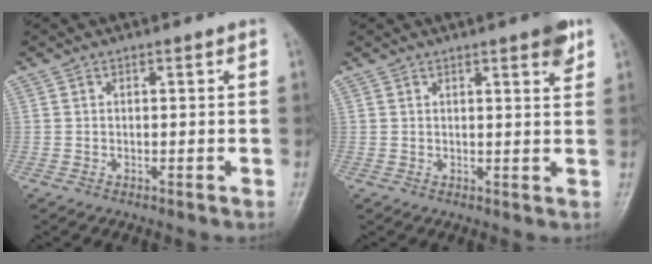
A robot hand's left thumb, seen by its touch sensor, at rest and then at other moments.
{"total": 3.9, "force": [2.4, 0.7, 2.9], "torque": [-0.032, -0.011, 0.028]}